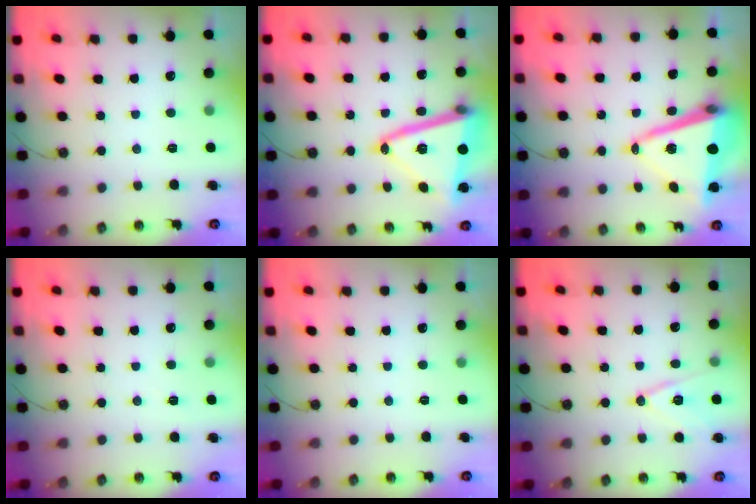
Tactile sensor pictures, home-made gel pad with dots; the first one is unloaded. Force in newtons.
{"total": 18.7, "press": 18.5, "slide": 2.8}
{"total": 14.8, "press": 14.5, "slide": 2.9}
{"total": 2.0, "press": 0.8, "slide": 1.8}
{"total": 0.0}
{"total": 11.8, "press": 11.4, "slide": 3.2}